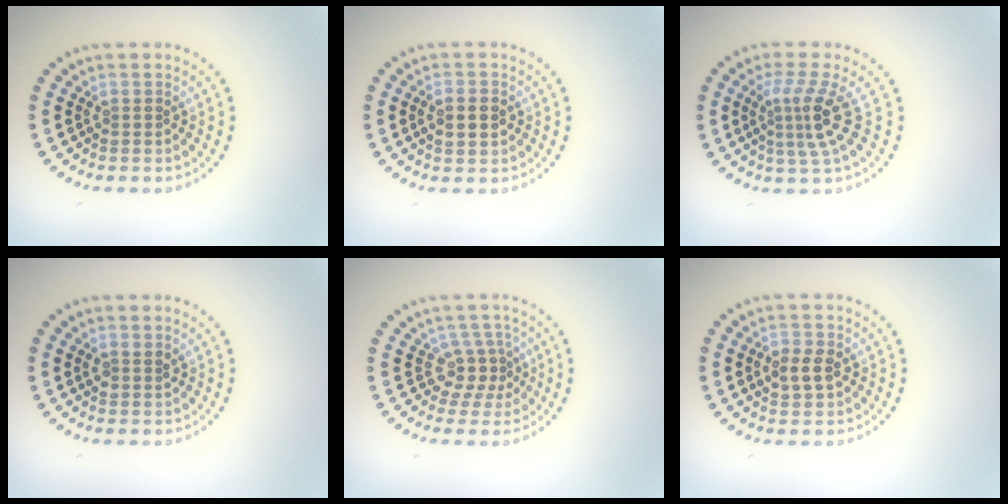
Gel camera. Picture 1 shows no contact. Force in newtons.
{"total": 2.5, "press": 2.5, "slide": 0.1}
{"total": 3.8, "press": 2.5, "slide": 2.8}
{"total": 1.2, "press": 1.1, "slide": 0.4}
{"total": 2.6, "press": 1.9, "slide": 1.8}
{"total": 2.7, "press": 2.7, "slide": 0.1}